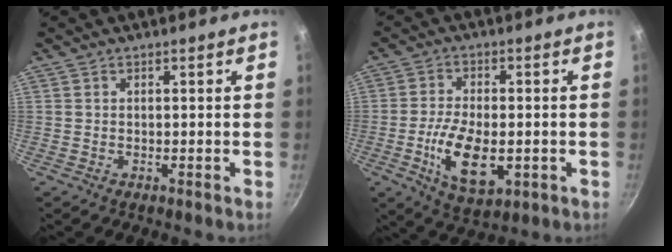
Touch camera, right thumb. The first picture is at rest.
{"total": 11.0, "force": [-2.5, 5.5, 9.2], "torque": [-0.159, -0.004, -0.036]}